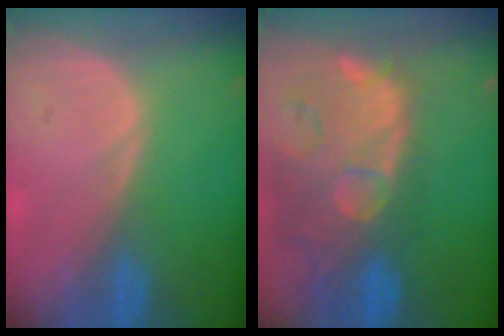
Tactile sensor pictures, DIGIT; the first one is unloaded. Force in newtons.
{"total": 14.6, "press": 11.8, "slide": 8.6}